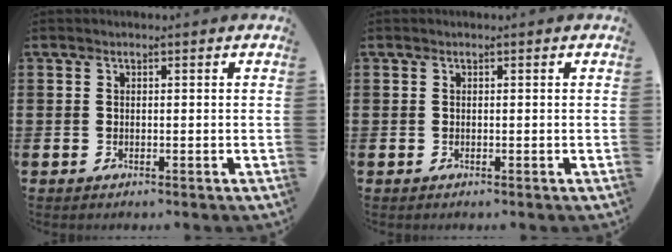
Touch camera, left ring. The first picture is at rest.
{"total": 0.0}